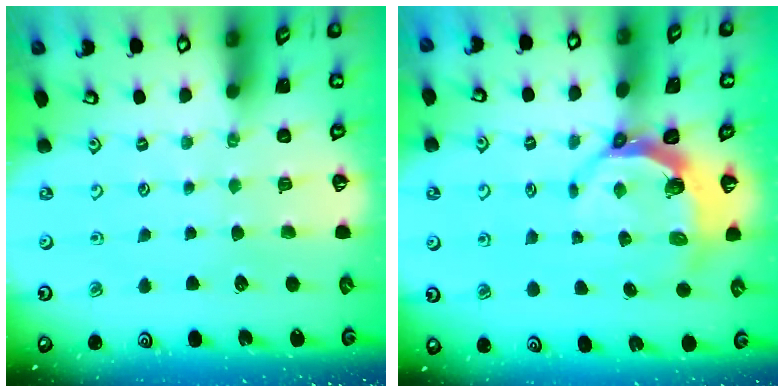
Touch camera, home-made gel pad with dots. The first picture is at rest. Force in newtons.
{"total": 6.3, "press": 4.9, "slide": 3.8}